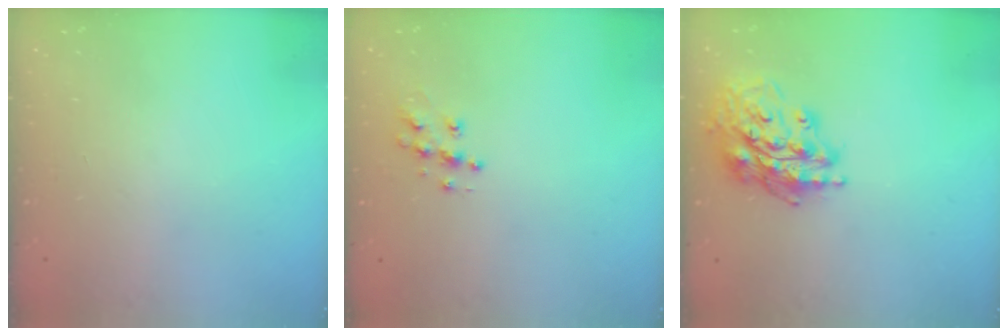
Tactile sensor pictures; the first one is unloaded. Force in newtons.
{"total": 8.0, "press": 8.0, "slide": 0.4}
{"total": 17.5, "press": 17.4, "slide": 1.8}